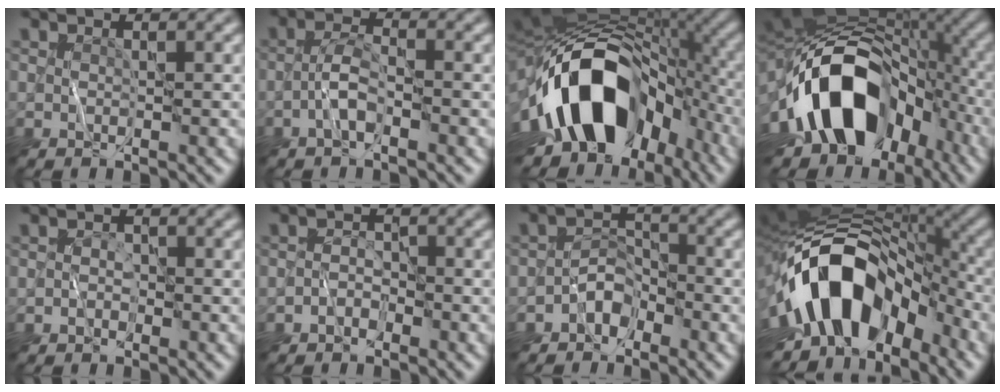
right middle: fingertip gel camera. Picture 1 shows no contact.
{"total": 2.3, "force": [-1.2, 0.7, 1.9], "torque": [-0.034, 0.009, -0.032]}
{"total": 17.5, "force": [-3.7, 11.2, 13.0], "torque": [-0.229, -0.007, -0.060]}
{"total": 16.2, "force": [-4.8, 10.6, 11.2], "torque": [-0.176, -0.003, -0.084]}
{"total": 0.8, "force": [-0.5, 0.6, 0.2], "torque": [0.000, 0.007, -0.011]}
{"total": 1.4, "force": [-1.0, 0.8, 0.4], "torque": [-0.003, 0.010, -0.024]}
{"total": 2.7, "force": [-1.8, 1.7, 1.1], "torque": [-0.010, 0.010, -0.040]}
{"total": 15.2, "force": [-4.4, 9.6, 11.0], "torque": [-0.180, 0.004, -0.083]}